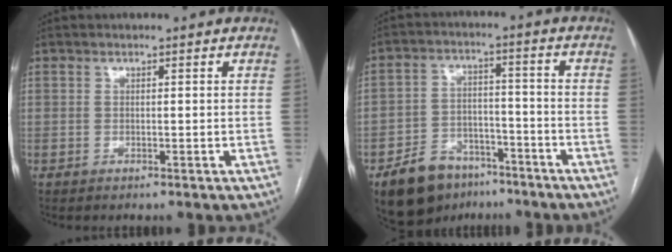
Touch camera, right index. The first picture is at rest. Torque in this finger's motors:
{"motor_torque": [-0.48, -0.47, -0.29, -0.14]}